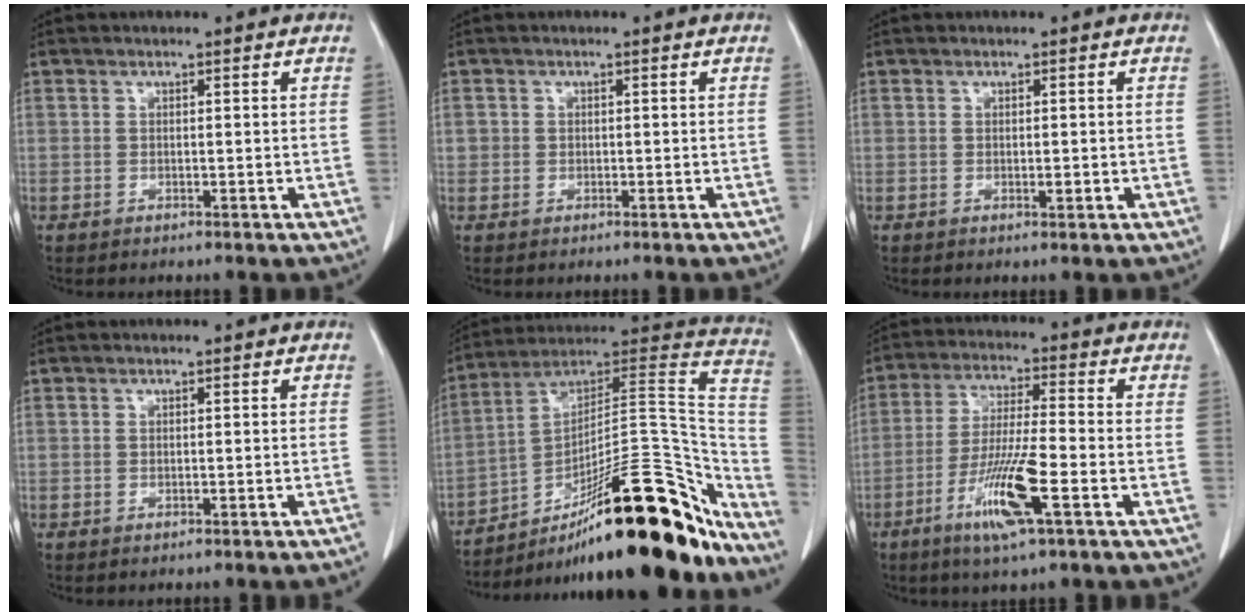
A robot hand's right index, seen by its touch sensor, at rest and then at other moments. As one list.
[{"total": 1.1, "force": [0.0, 1.1, 0.1], "torque": [0.006, 0.005, -0.001]}, {"total": 1.2, "force": [-0.2, 0.4, 1.1], "torque": [-0.015, -0.001, 0.000]}, {"total": 1.8, "force": [-1.5, -0.5, 0.8], "torque": [-0.011, 0.010, -0.020]}, {"total": 32.0, "force": [-20.5, 7.6, 23.3], "torque": [-0.255, 0.029, -0.300]}, {"total": 11.0, "force": [-4.9, 0.3, 9.9], "torque": [-0.194, -0.017, -0.093]}]